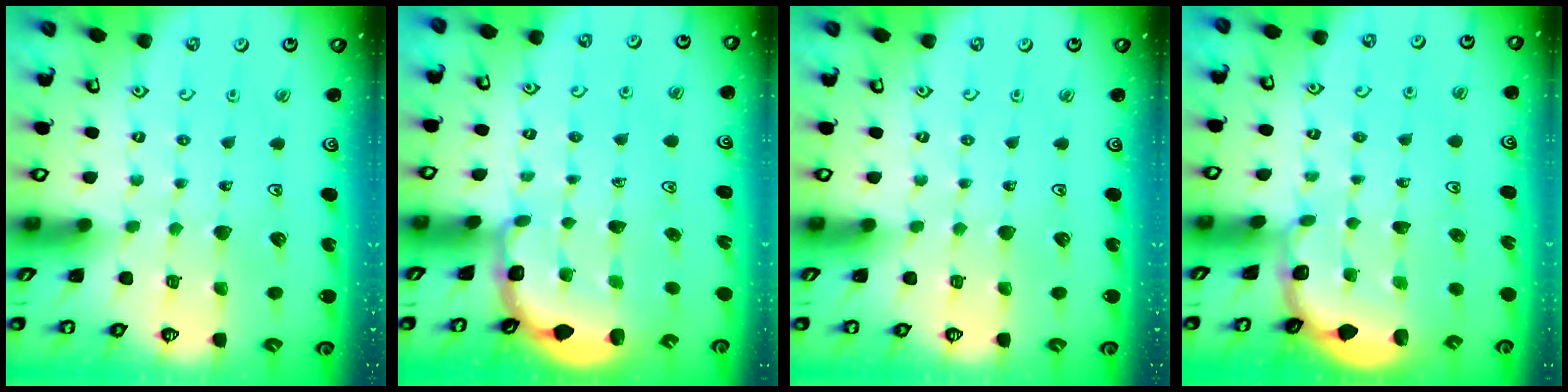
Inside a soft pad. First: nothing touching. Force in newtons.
{"total": 2.7, "press": 2.3, "slide": 1.4}
{"total": 0.0}
{"total": 1.8, "press": 1.7, "slide": 0.7}